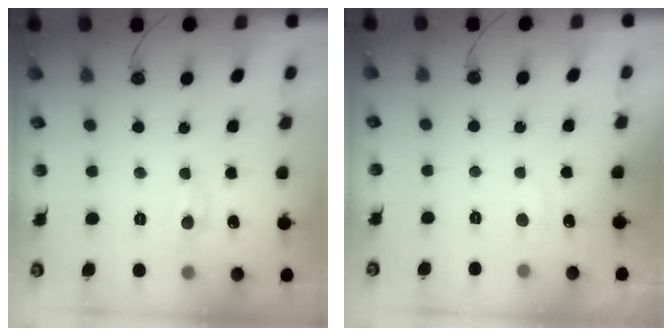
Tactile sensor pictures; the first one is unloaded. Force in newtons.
{"total": 1.9, "press": 1.8, "slide": 0.6}